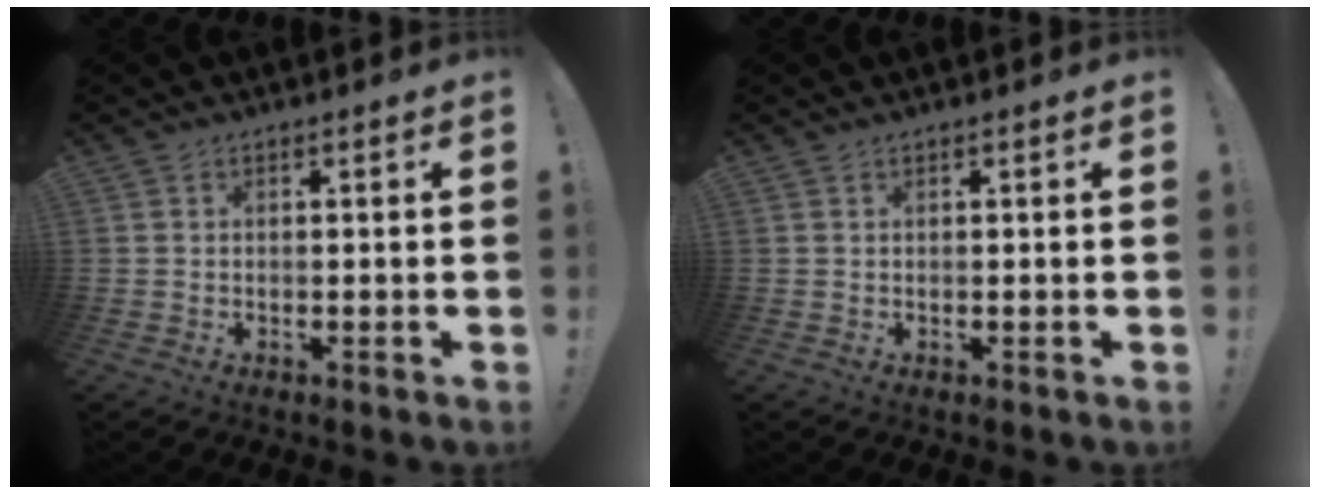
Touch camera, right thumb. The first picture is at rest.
{"total": 0.0}